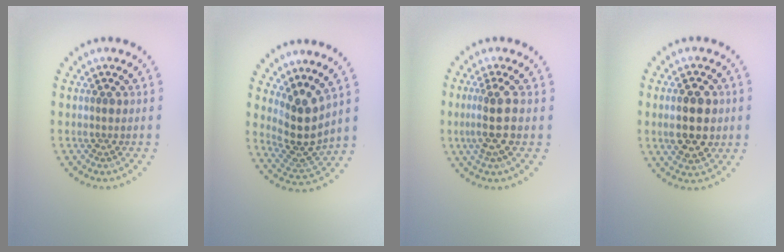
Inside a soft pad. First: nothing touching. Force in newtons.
{"total": 3.7, "press": 2.8, "slide": 2.4}
{"total": 3.3, "press": 2.8, "slide": 1.6}
{"total": 5.2, "press": 5.2, "slide": 0.2}